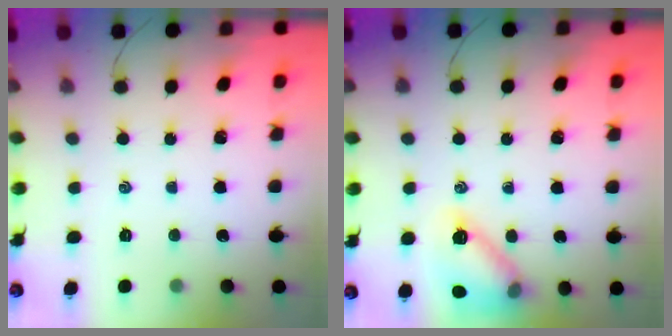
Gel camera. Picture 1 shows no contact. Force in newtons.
{"total": 14.2, "press": 14.2, "slide": 0.9}